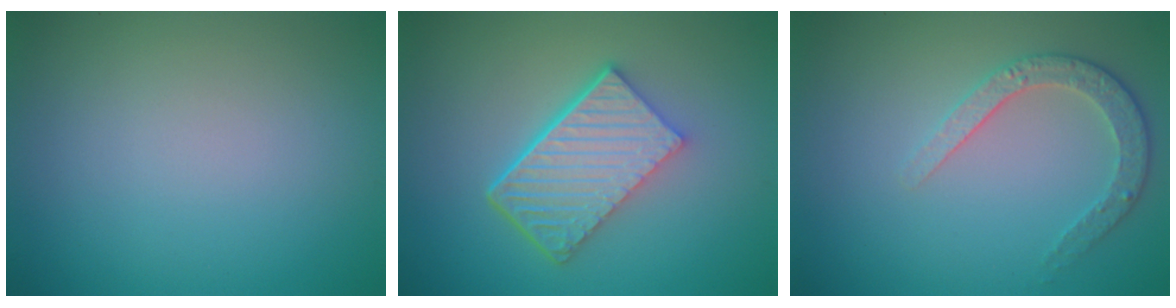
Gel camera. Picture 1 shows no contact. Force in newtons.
{"total": 6.6, "press": 4.4, "slide": 4.9}
{"total": 2.6, "press": 2.5, "slide": 0.8}